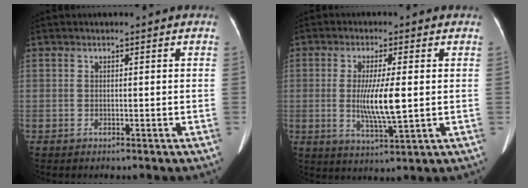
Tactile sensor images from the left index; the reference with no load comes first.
{"total": 7.4, "force": [0.0, 0.9, 7.3], "torque": [-0.142, -0.015, 0.000]}